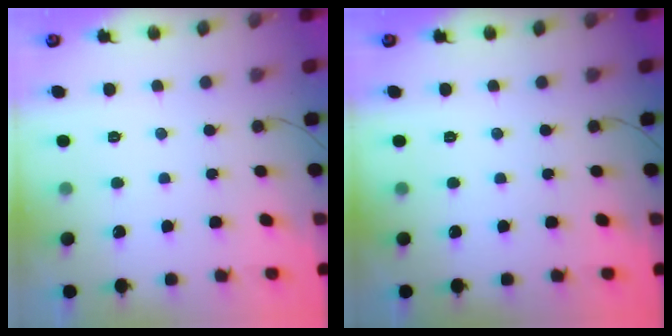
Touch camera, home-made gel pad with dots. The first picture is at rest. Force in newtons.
{"total": 0.0}